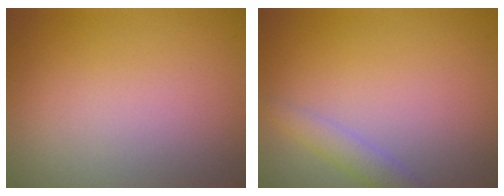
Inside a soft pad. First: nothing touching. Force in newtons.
{"total": 1.9, "press": 1.9, "slide": 0.0}